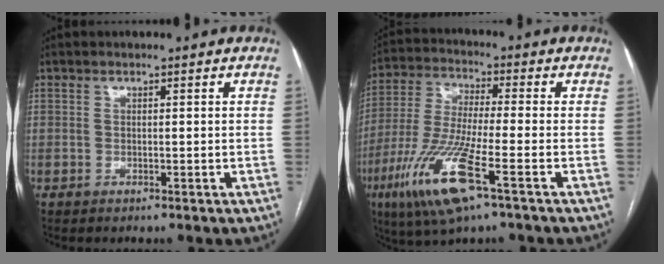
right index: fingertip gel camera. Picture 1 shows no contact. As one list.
[{"total": 14.0, "force": [-6.4, 1.3, 12.3], "torque": [-0.265, -0.027, -0.121]}]